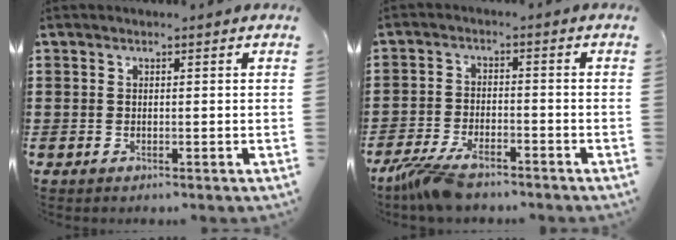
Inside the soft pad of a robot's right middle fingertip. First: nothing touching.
{"total": 5.8, "force": [-4.5, 1.7, 3.2], "torque": [-0.085, -0.006, -0.091]}